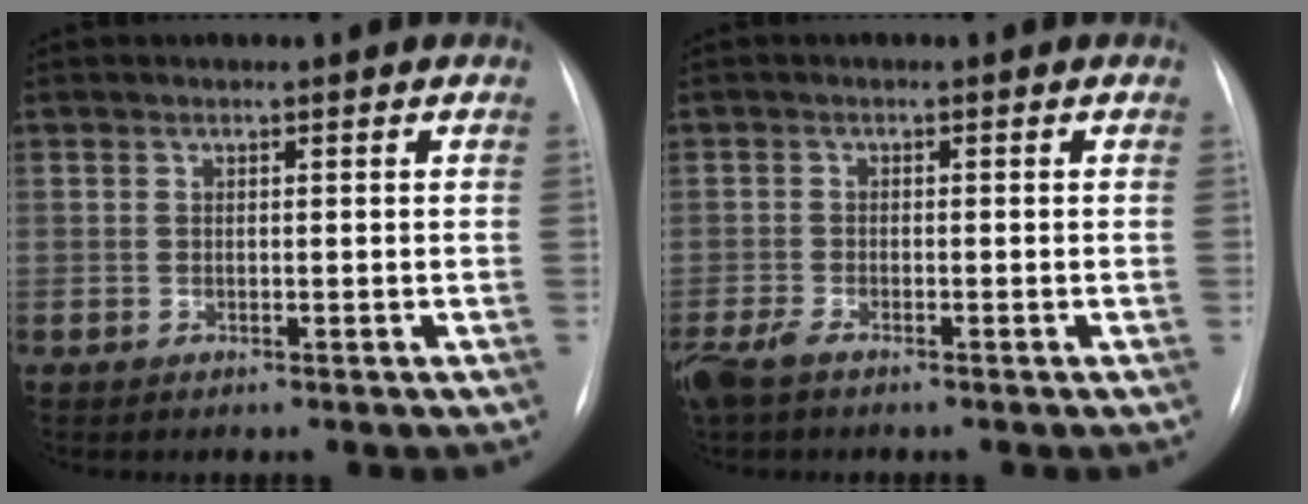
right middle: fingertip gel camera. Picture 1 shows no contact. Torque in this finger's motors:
{"motor_torque": [0.46, -0.40, 0.04, 0.05]}